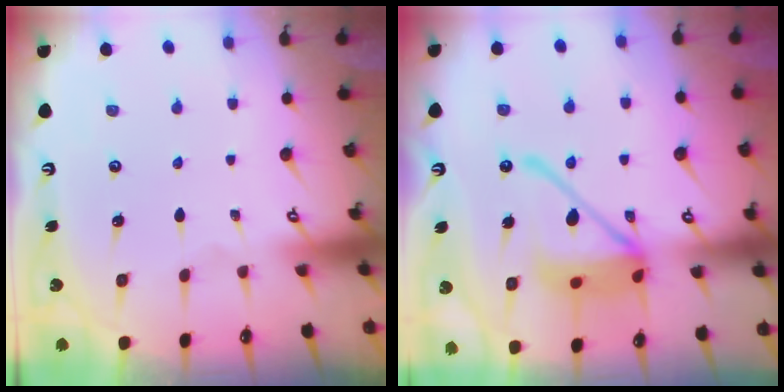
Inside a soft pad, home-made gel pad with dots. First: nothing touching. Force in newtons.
{"total": 16.2, "press": 16.1, "slide": 2.2}